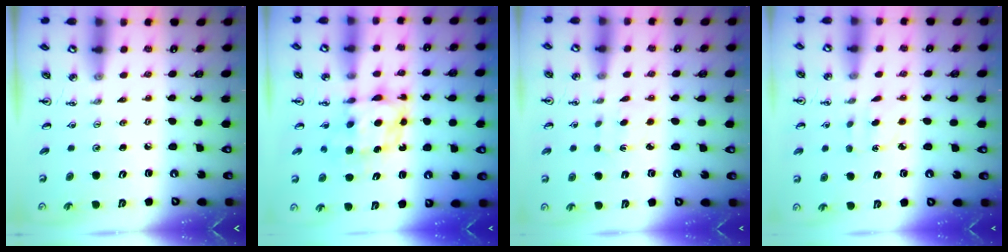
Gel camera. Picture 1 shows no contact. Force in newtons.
{"total": 6.5, "press": 6.4, "slide": 0.7}
{"total": 1.7, "press": 1.6, "slide": 0.4}
{"total": 2.6, "press": 2.5, "slide": 0.7}